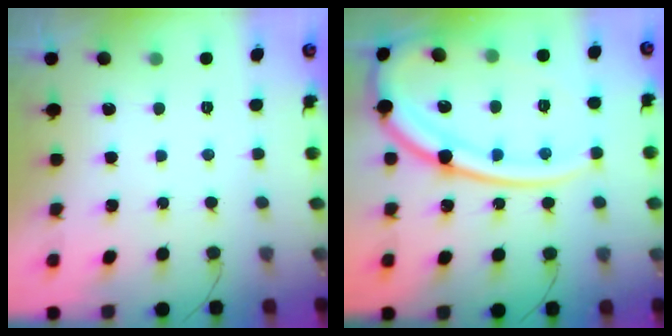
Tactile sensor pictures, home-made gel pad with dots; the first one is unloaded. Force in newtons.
{"total": 21.5, "press": 21.4, "slide": 2.5}